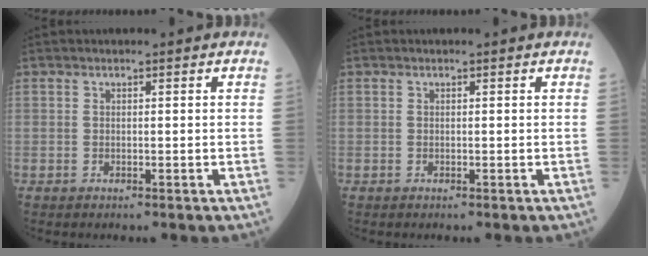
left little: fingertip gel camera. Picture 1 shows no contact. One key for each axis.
{"total": 0.0}